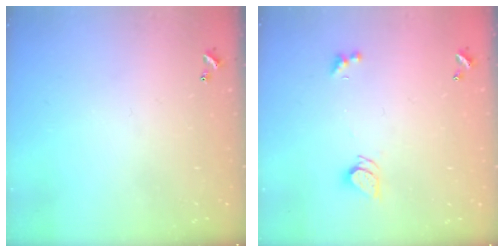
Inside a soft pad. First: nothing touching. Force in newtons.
{"total": 2.3, "press": 2.3, "slide": 0.2}